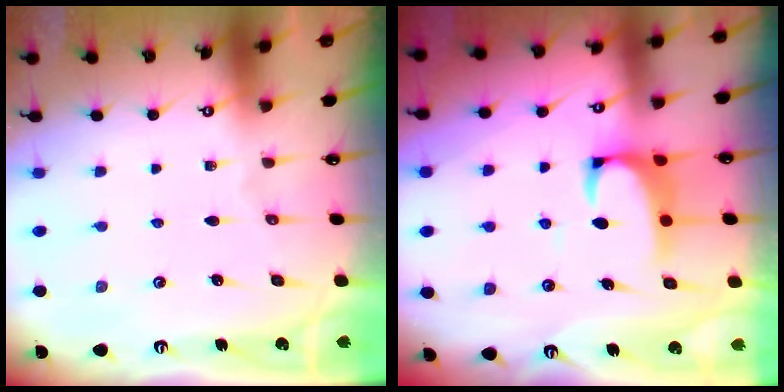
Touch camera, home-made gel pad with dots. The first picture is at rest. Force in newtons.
{"total": 2.6, "press": 2.4, "slide": 1.1}